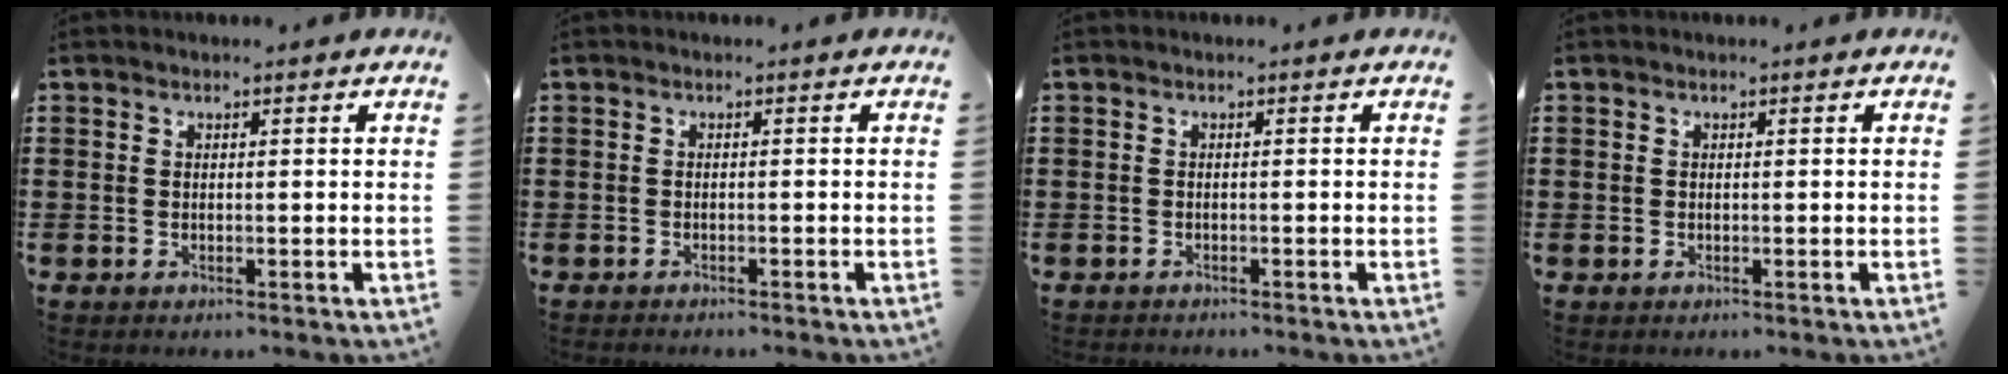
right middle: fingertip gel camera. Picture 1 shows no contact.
{"total": 0.8, "force": [-0.8, 0.1, 0.0], "torque": [-0.001, 0.002, -0.017]}
{"total": 0.7, "force": [-0.7, 0.1, -0.1], "torque": [0.000, 0.002, -0.015]}
{"total": 0.7, "force": [-0.2, 0.6, 0.0], "torque": [0.000, 0.006, -0.005]}